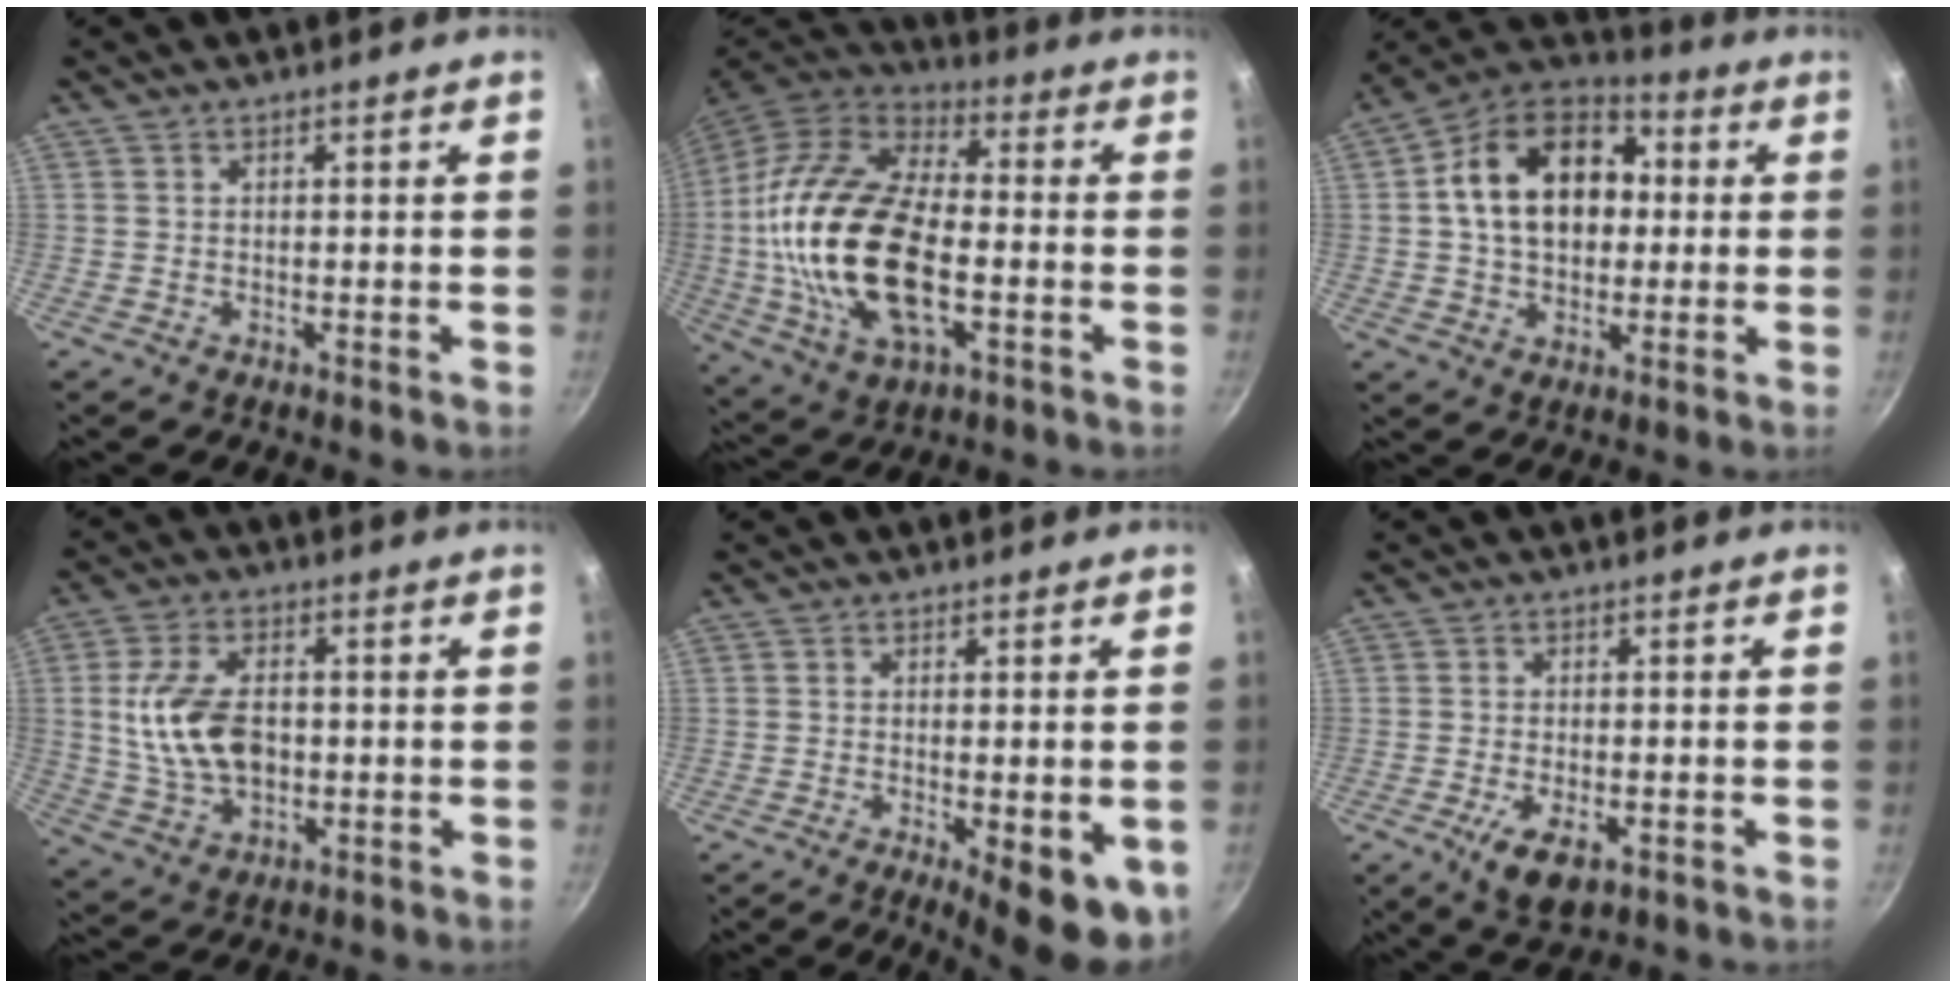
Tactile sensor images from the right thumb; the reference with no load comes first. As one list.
[{"total": 25.4, "force": [-2.8, 13.5, 21.4], "torque": [-0.418, 0.020, -0.055]}, {"total": 18.5, "force": [2.2, 13.2, 12.8], "torque": [-0.185, 0.031, 0.021]}, {"total": 12.7, "force": [0.2, 8.0, 9.9], "torque": [-0.173, 0.007, 0.004]}, {"total": 11.0, "force": [-3.5, 3.5, 9.9], "torque": [-0.112, -0.002, -0.040]}, {"total": 7.0, "force": [-2.9, 3.4, 5.4], "torque": [-0.090, -0.001, -0.043]}]